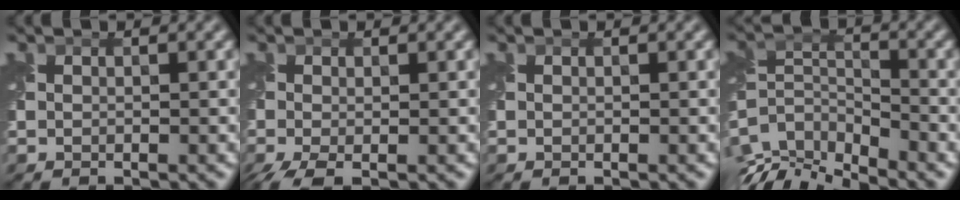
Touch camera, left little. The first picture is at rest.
{"total": 2.9, "force": [-1.5, 0.8, 2.3], "torque": [-0.058, -0.010, -0.033]}
{"total": 0.0}
{"total": 8.1, "force": [-6.4, 2.9, 4.1], "torque": [-0.085, -0.010, -0.118]}